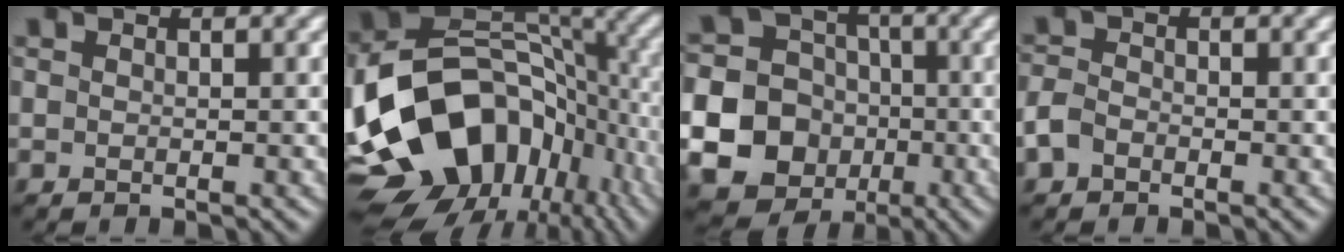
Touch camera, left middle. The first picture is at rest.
{"total": 16.8, "force": [-5.9, 11.8, 10.4], "torque": [-0.186, 0.003, -0.114]}
{"total": 22.1, "force": [-5.7, 20.8, 4.8], "torque": [-0.162, -0.032, -0.132]}
{"total": 1.9, "force": [-1.3, 1.2, 0.7], "torque": [-0.012, 0.002, -0.033]}